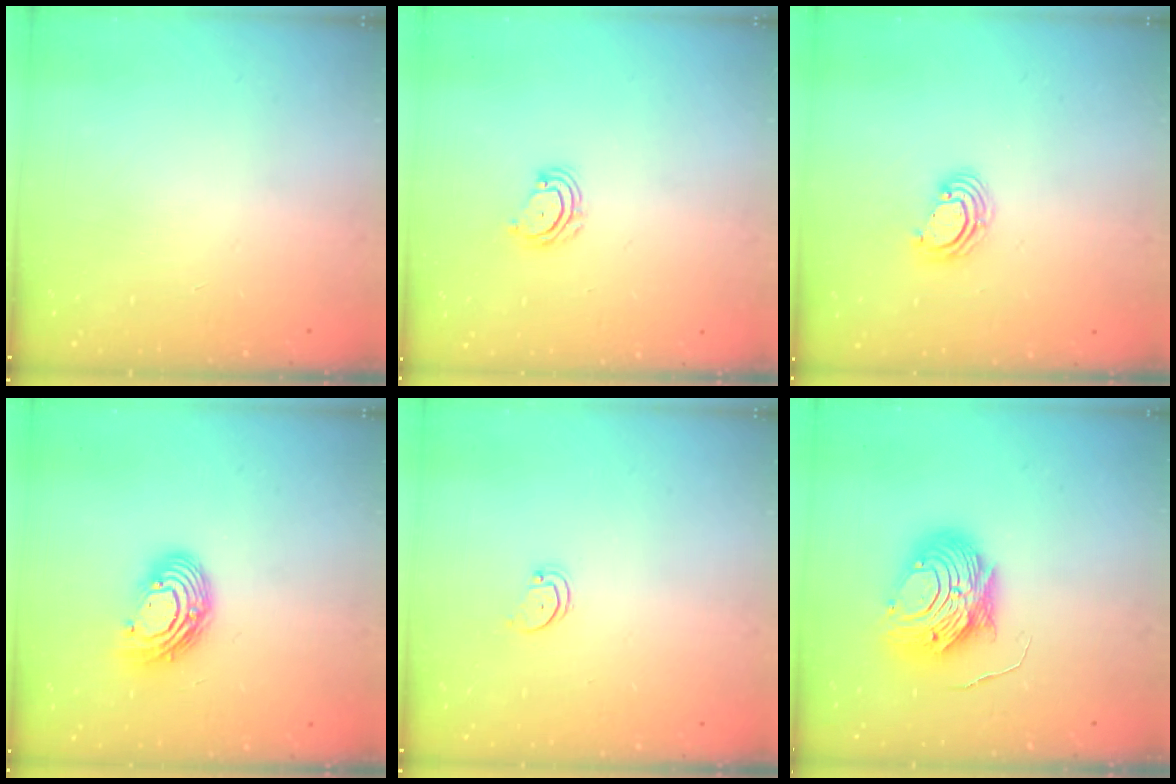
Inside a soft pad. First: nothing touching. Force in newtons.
{"total": 5.6, "press": 5.5, "slide": 0.5}
{"total": 3.6, "press": 3.6, "slide": 0.2}
{"total": 11.9, "press": 11.9, "slide": 1.0}
{"total": 1.8, "press": 1.7, "slide": 0.2}
{"total": 10.5, "press": 10.5, "slide": 1.0}